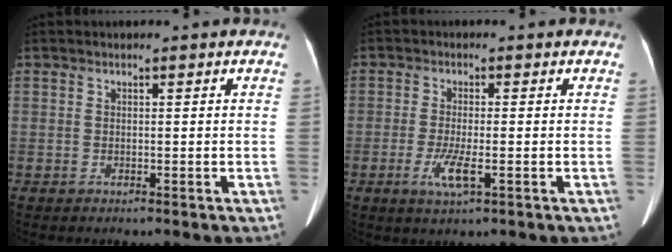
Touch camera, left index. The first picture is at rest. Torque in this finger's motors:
{"motor_torque": [0.38, 0.12, 0.16, 0.02]}